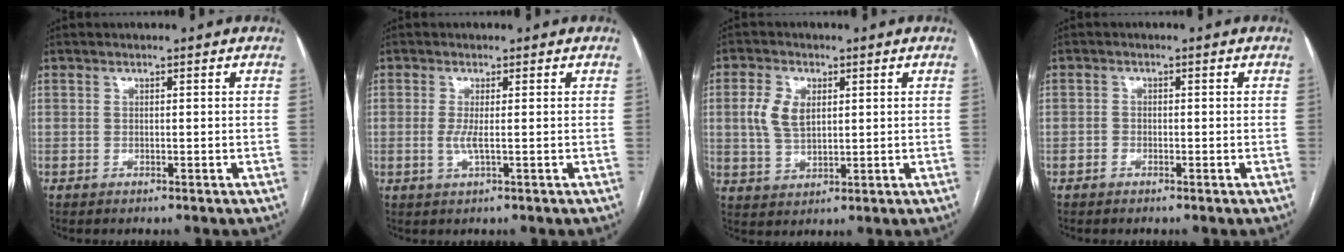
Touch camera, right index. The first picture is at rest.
{"total": 2.2, "force": [-0.1, 0.1, 2.2], "torque": [-0.052, -0.004, -0.001]}
{"total": 5.9, "force": [1.4, 3.5, 4.5], "torque": [-0.105, 0.010, 0.030]}
{"total": 0.9, "force": [-0.6, 0.7, 0.1], "torque": [0.000, 0.004, -0.014]}